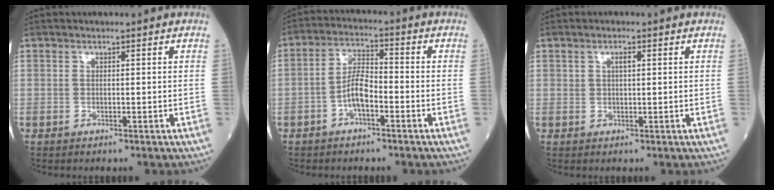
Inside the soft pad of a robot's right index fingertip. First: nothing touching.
{"total": 5.4, "force": [-2.2, 1.8, 4.6], "torque": [-0.093, 0.014, -0.045]}
{"total": 1.7, "force": [0.7, 0.6, 1.4], "torque": [-0.025, 0.000, 0.011]}